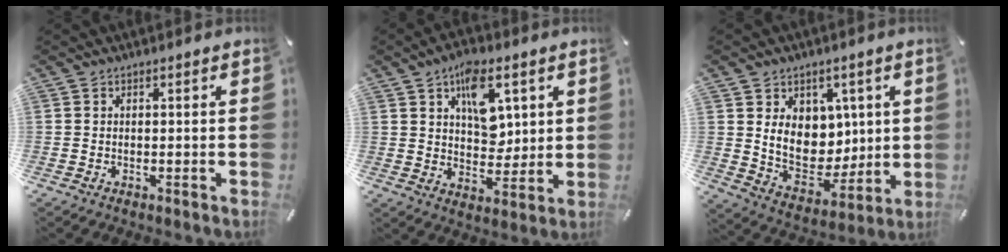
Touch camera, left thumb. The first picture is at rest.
{"total": 11.5, "force": [4.8, 7.4, 7.3], "torque": [-0.102, -0.010, 0.084]}
{"total": 12.1, "force": [3.1, 10.1, 5.9], "torque": [-0.089, -0.022, 0.068]}